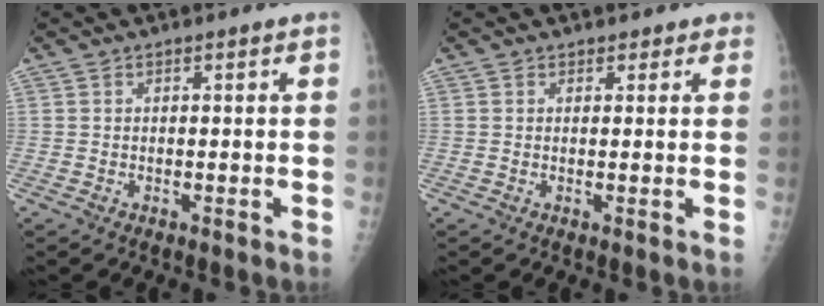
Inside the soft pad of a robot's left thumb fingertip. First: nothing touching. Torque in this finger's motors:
{"motor_torque": [-0.21, -0.02, -0.16, -0.07, 0.00]}